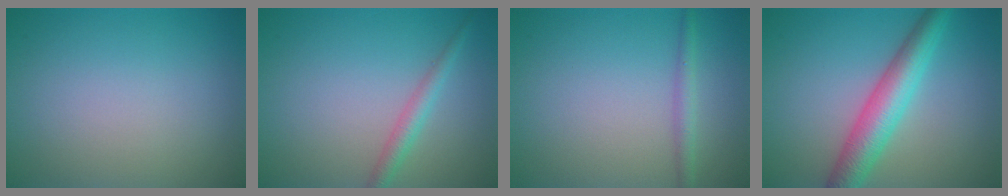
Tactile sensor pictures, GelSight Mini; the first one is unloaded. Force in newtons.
{"total": 2.0, "press": 2.0, "slide": 0.1}
{"total": 1.6, "press": 1.6, "slide": 0.1}
{"total": 5.4, "press": 5.4, "slide": 0.2}